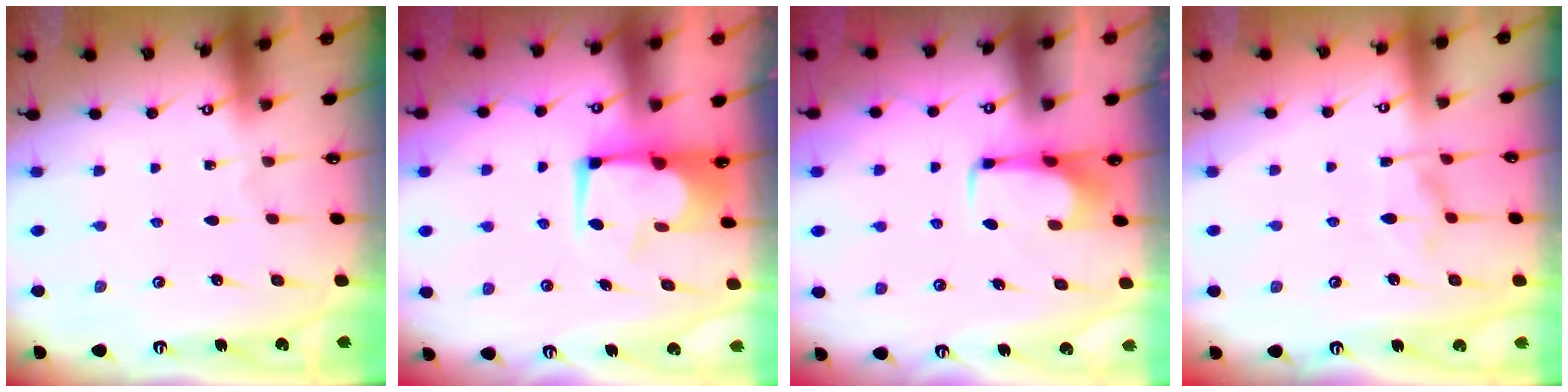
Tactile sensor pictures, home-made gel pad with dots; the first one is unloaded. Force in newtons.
{"total": 4.9, "press": 4.8, "slide": 0.7}
{"total": 1.7, "press": 1.6, "slide": 0.5}
{"total": 6.7, "press": 6.6, "slide": 1.1}